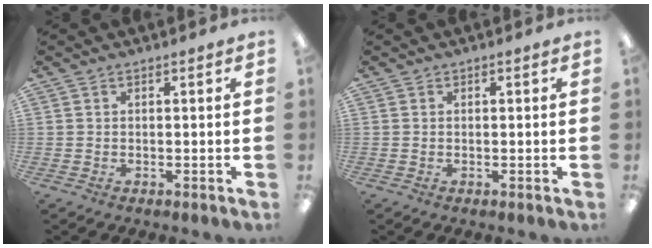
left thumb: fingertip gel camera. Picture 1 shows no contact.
{"total": 0.0}